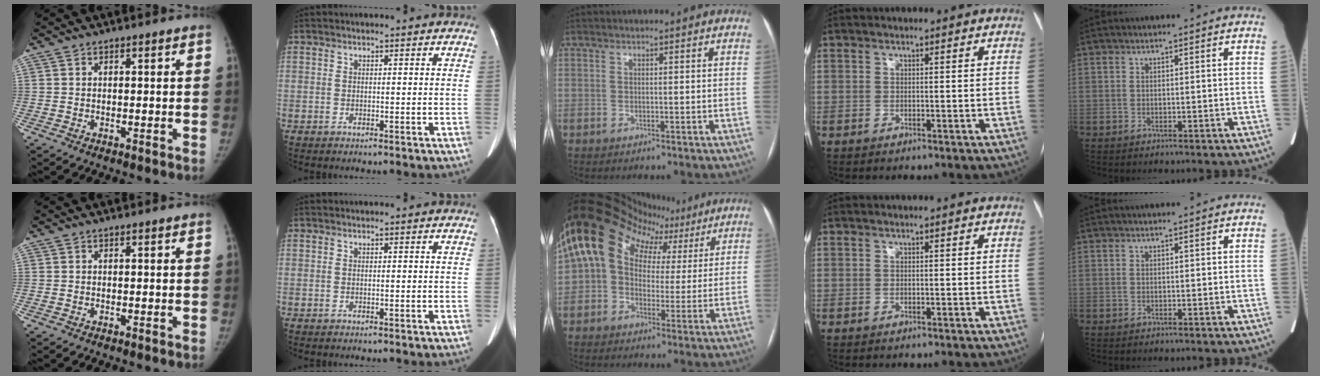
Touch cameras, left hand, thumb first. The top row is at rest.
{"middle": {"total": 17.7, "force": [7.8, 13.0, 9.2], "torque": [-0.171, 0.096, 0.124]}}